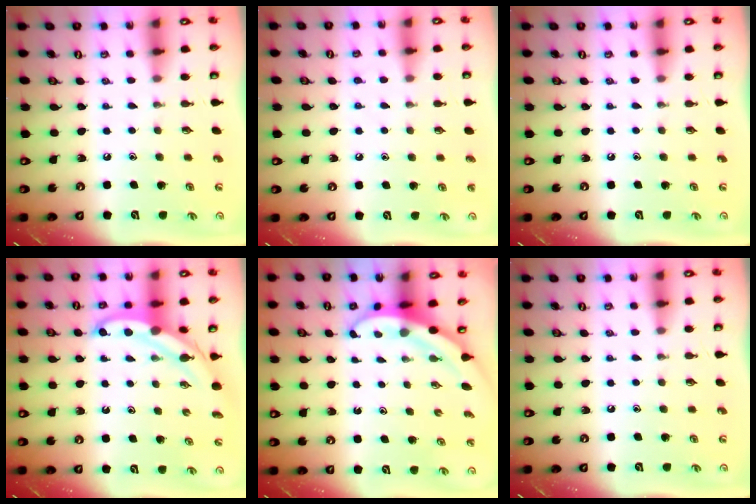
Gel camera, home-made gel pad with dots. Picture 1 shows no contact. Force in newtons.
{"total": 5.2, "press": 5.1, "slide": 0.6}
{"total": 0.0}
{"total": 5.6, "press": 5.6, "slide": 0.2}
{"total": 3.5, "press": 3.5, "slide": 0.3}
{"total": 0.0}